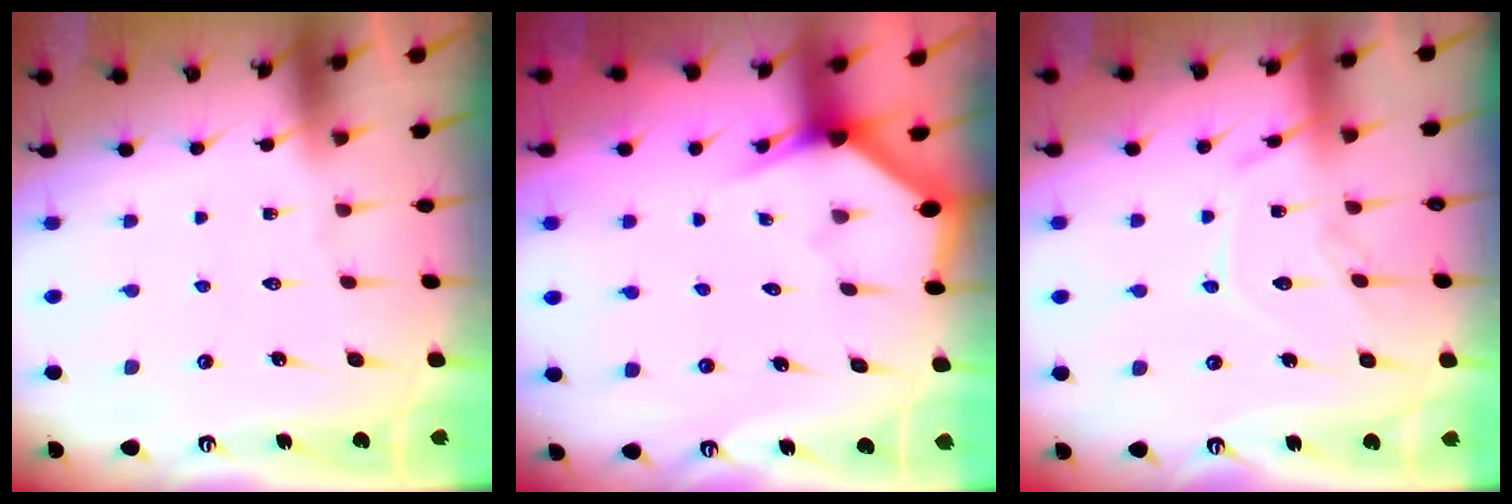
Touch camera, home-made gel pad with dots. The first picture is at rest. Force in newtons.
{"total": 2.6, "press": 2.6, "slide": 0.1}
{"total": 11.0, "press": 11.0, "slide": 0.3}